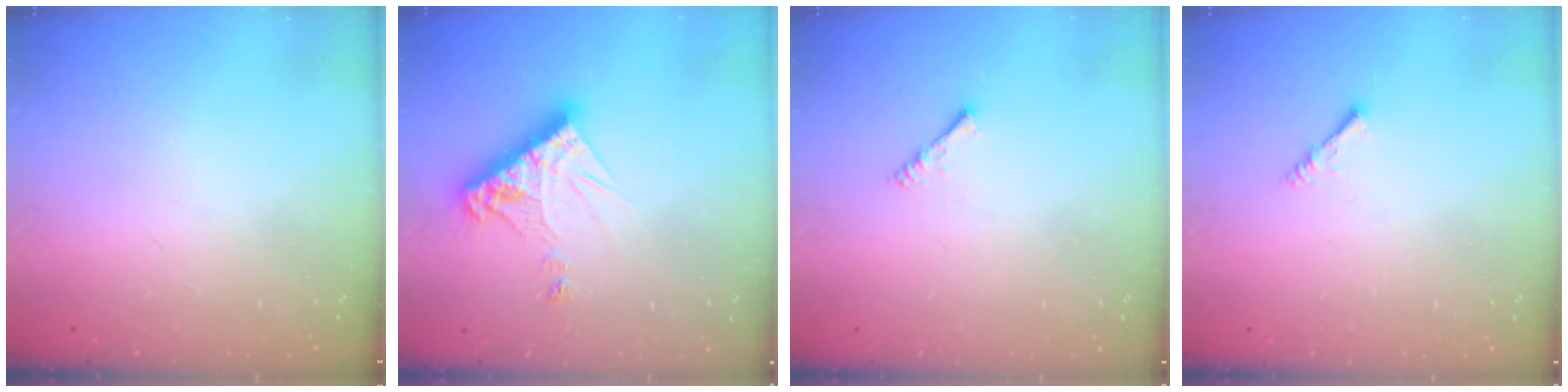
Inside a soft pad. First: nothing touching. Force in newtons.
{"total": 11.6, "press": 11.6, "slide": 1.0}
{"total": 2.0, "press": 1.9, "slide": 0.4}
{"total": 1.4, "press": 1.3, "slide": 0.3}